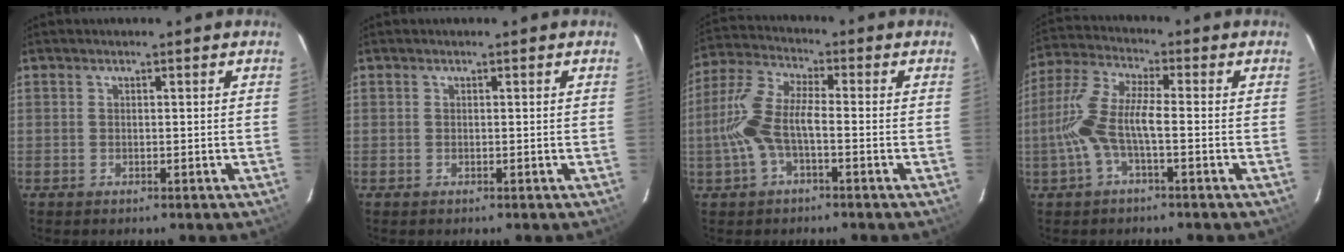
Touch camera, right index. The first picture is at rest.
{"total": 0.0}
{"total": 9.5, "force": [-2.2, 3.5, 8.5], "torque": [-0.197, 0.013, -0.046]}
{"total": 9.0, "force": [-2.2, 2.1, 8.5], "torque": [-0.196, 0.009, -0.042]}